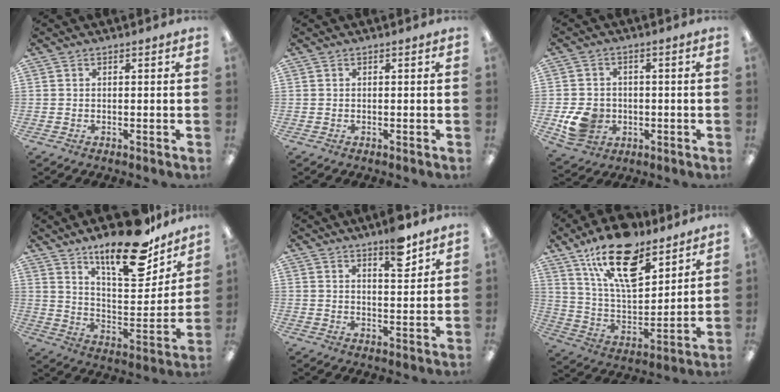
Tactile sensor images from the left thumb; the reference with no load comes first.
{"total": 0.0}
{"total": 8.0, "force": [-2.0, 6.9, 3.6], "torque": [-0.072, 0.010, -0.031]}
{"total": 21.4, "force": [15.4, 7.4, 12.9], "torque": [-0.196, -0.099, 0.258]}
{"total": 7.2, "force": [5.2, 2.1, 4.5], "torque": [-0.053, -0.032, 0.083]}
{"total": 20.4, "force": [13.5, 8.8, 12.6], "torque": [-0.215, -0.066, 0.233]}